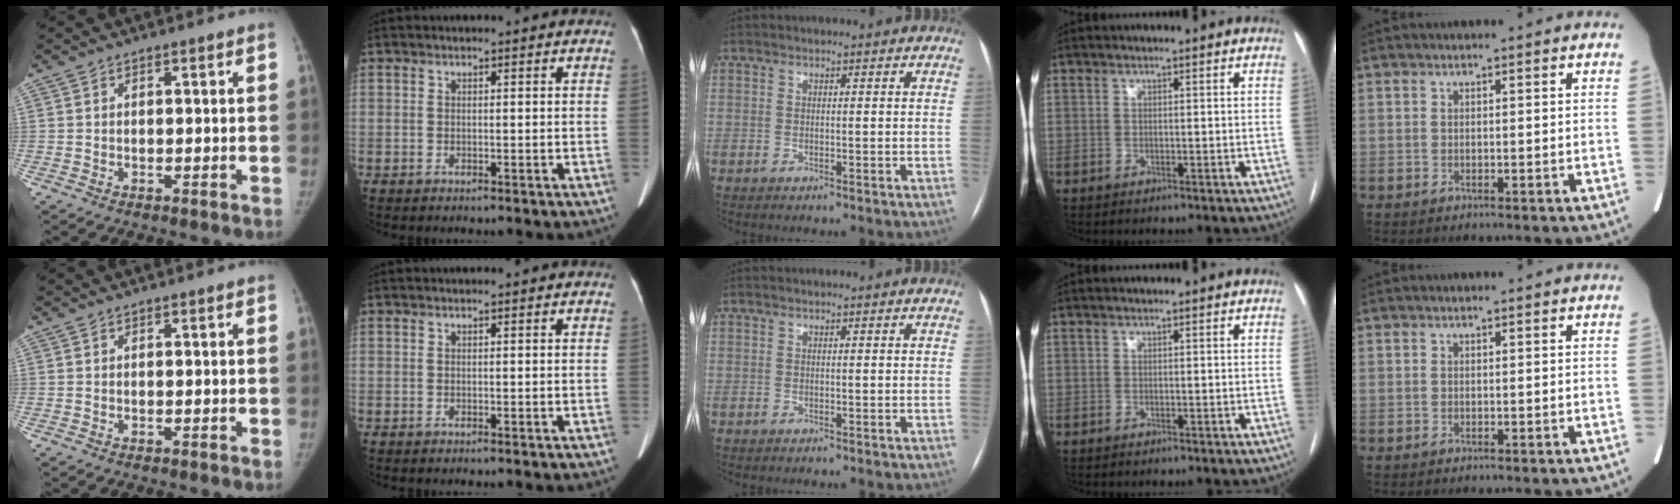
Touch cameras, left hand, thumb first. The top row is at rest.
{}